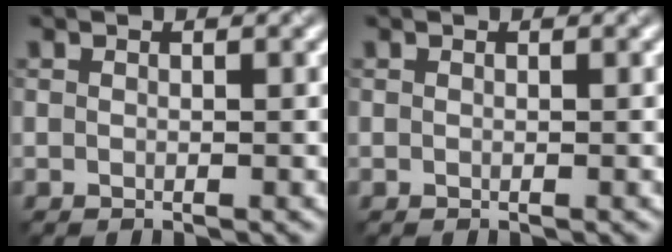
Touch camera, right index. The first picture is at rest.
{"total": 0.0}